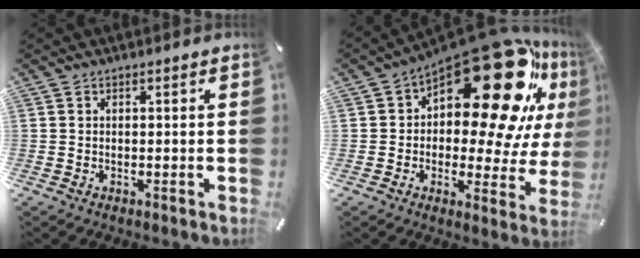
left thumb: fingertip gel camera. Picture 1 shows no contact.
{"total": 28.8, "force": [12.8, 12.6, 22.5], "torque": [-0.303, -0.109, 0.215]}